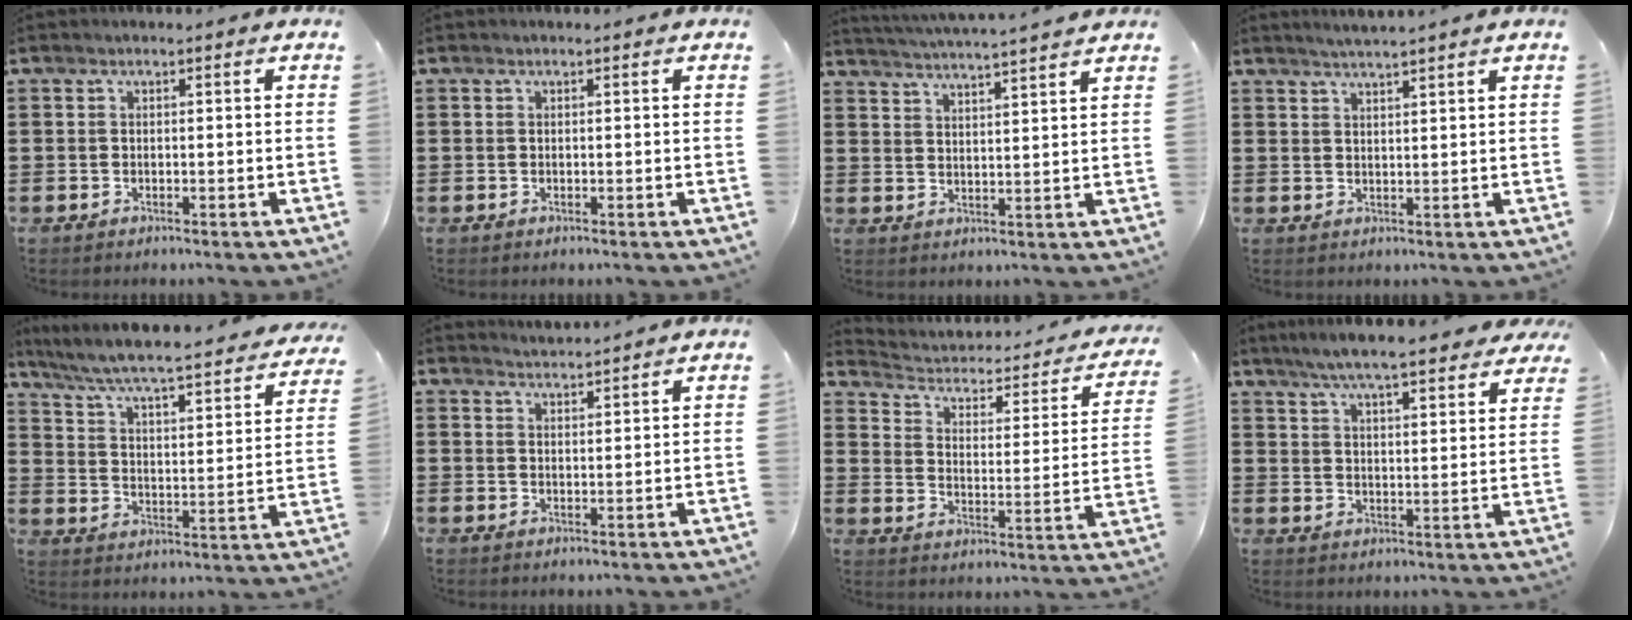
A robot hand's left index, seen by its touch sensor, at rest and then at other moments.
{"total": 0.0}
{"total": 3.5, "force": [3.4, -0.8, 0.5], "torque": [-0.024, -0.025, 0.057]}
{"total": 2.2, "force": [2.1, -0.6, 0.5], "torque": [-0.013, -0.006, 0.040]}
{"total": 4.8, "force": [4.2, -0.2, 2.3], "torque": [-0.067, -0.047, 0.060]}
{"total": 2.3, "force": [2.3, -0.4, -0.2], "torque": [-0.002, -0.007, 0.044]}
{"total": 2.4, "force": [1.4, 1.4, 1.3], "torque": [-0.040, -0.018, 0.015]}
{"total": 6.7, "force": [6.1, 0.2, 2.7], "torque": [-0.075, -0.022, 0.110]}